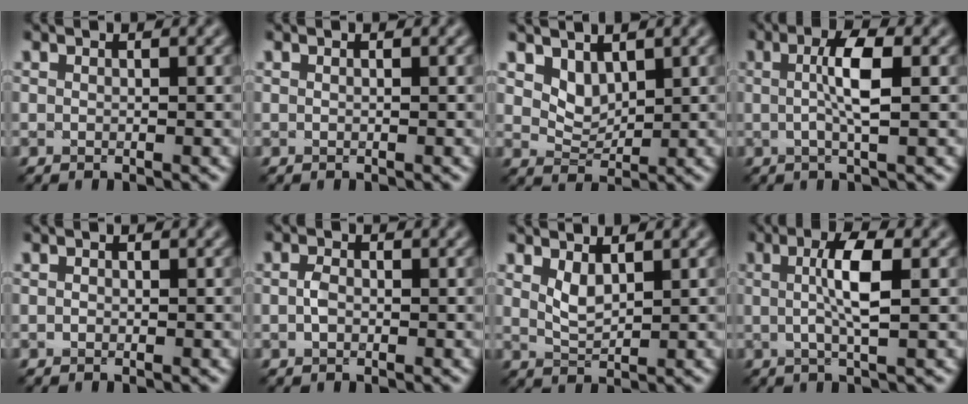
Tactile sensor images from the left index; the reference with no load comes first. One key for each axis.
{"total": 0.0}
{"total": 2.4, "fx": 1.5, "fy": 1.4, "fz": 1.1, "tx": -0.026, "ty": -0.011, "tz": 0.031}
{"total": 3.6, "fx": 0.3, "fy": 0.6, "fz": 3.5, "tx": -0.067, "ty": 0.006, "tz": 0.002}
{"total": 0.0}
{"total": 1.3, "fx": -0.2, "fy": 0.9, "fz": 0.9, "tx": -0.019, "ty": 0.003, "tz": -0.008}
{"total": 1.8, "fx": 1.1, "fy": 0.7, "fz": 1.3, "tx": -0.030, "ty": -0.005, "tz": 0.026}
{"total": 4.1, "fx": 0.4, "fy": 0.8, "fz": 4.0, "tx": -0.075, "ty": 0.005, "tz": 0.004}